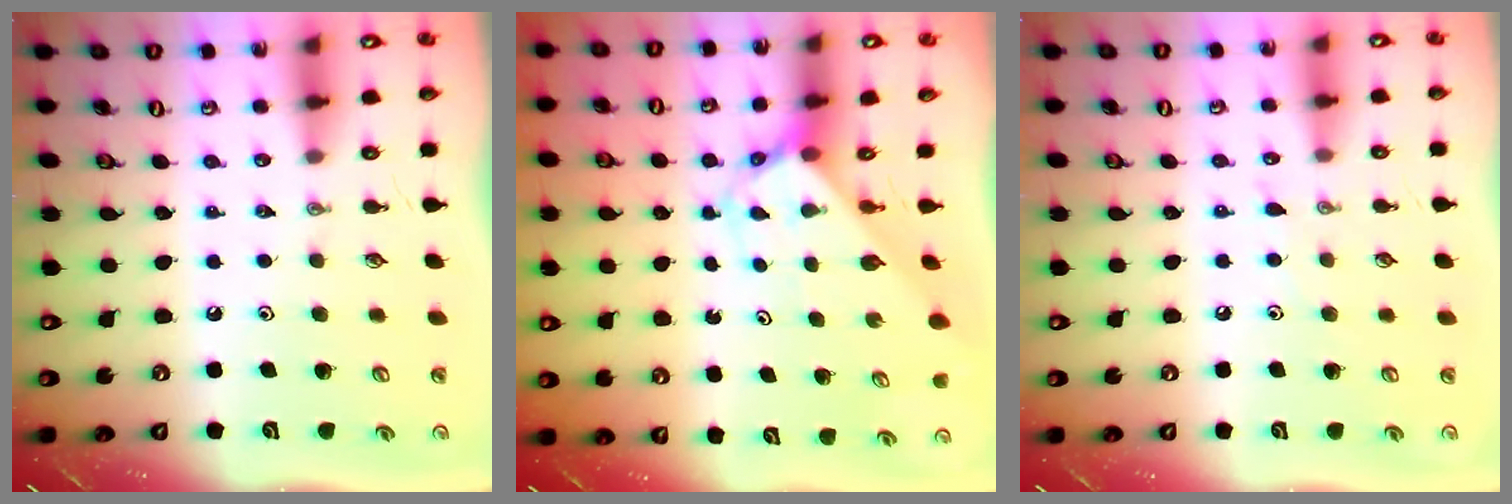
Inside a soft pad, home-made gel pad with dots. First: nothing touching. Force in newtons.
{"total": 2.7, "press": 2.7, "slide": 0.2}
{"total": 4.8, "press": 4.8, "slide": 0.7}